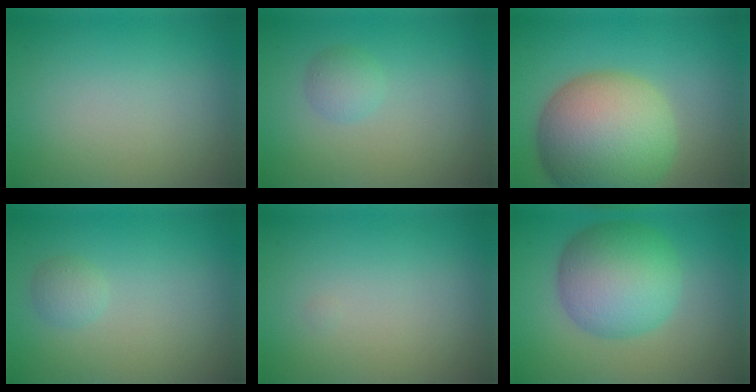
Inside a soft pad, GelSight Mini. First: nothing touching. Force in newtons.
{"total": 1.5, "press": 1.5, "slide": 0.0}
{"total": 13.3, "press": 13.2, "slide": 0.8}
{"total": 1.3, "press": 1.3, "slide": 0.1}
{"total": 0.0}
{"total": 8.4, "press": 8.4, "slide": 0.0}